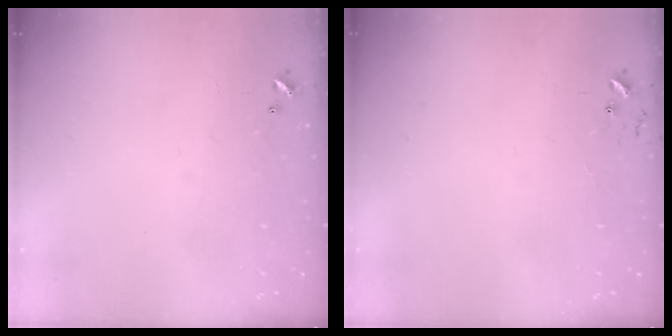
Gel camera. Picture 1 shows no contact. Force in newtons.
{"total": 4.7, "press": 4.7, "slide": 0.4}